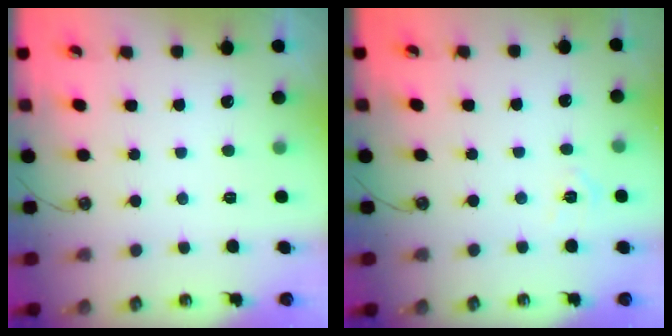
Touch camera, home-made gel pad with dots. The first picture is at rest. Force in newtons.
{"total": 5.1, "press": 5.0, "slide": 0.5}